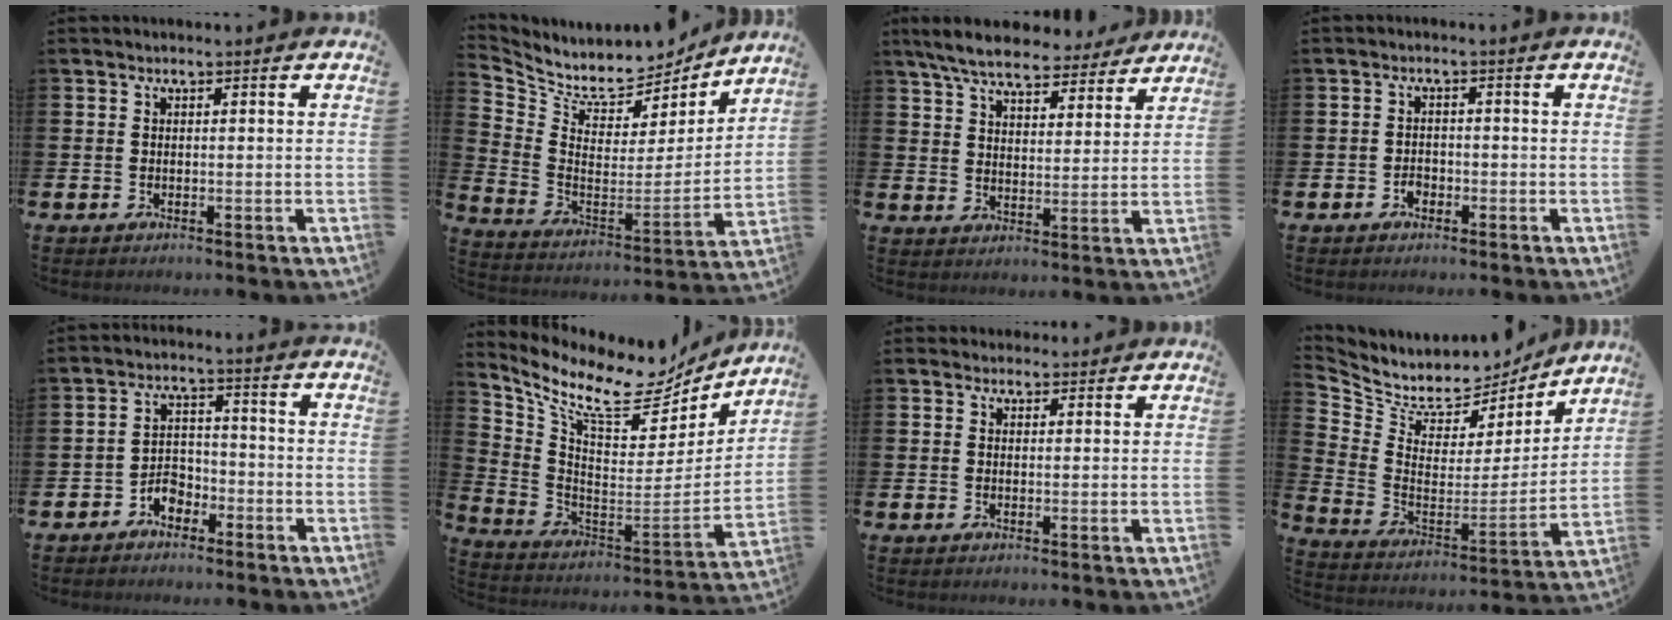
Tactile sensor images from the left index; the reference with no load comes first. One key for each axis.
{"total": 8.1, "fx": 7.6, "fy": 2.4, "fz": 1.1, "tx": -0.060, "ty": -0.068, "tz": 0.128}
{"total": 7.5, "fx": 6.9, "fy": 1.8, "fz": 2.3, "tx": -0.073, "ty": -0.032, "tz": 0.124}
{"total": 1.5, "fx": -0.9, "fy": 1.2, "fz": 0.5, "tx": -0.007, "ty": 0.000, "tz": -0.020}
{"total": 3.4, "fx": -2.5, "fy": 2.0, "fz": 0.9, "tx": -0.024, "ty": 0.007, "tz": -0.054}
{"total": 11.8, "fx": 9.3, "fy": 4.2, "fz": 6.0, "tx": -0.137, "ty": -0.070, "tz": 0.153}
{"total": 1.6, "fx": 1.4, "fy": 0.7, "fz": 0.0, "tx": 0.013, "ty": -0.001, "tz": 0.024}
{"total": 7.9, "fx": 7.2, "fy": 3.0, "fz": 0.6, "tx": -0.061, "ty": -0.062, "tz": 0.126}